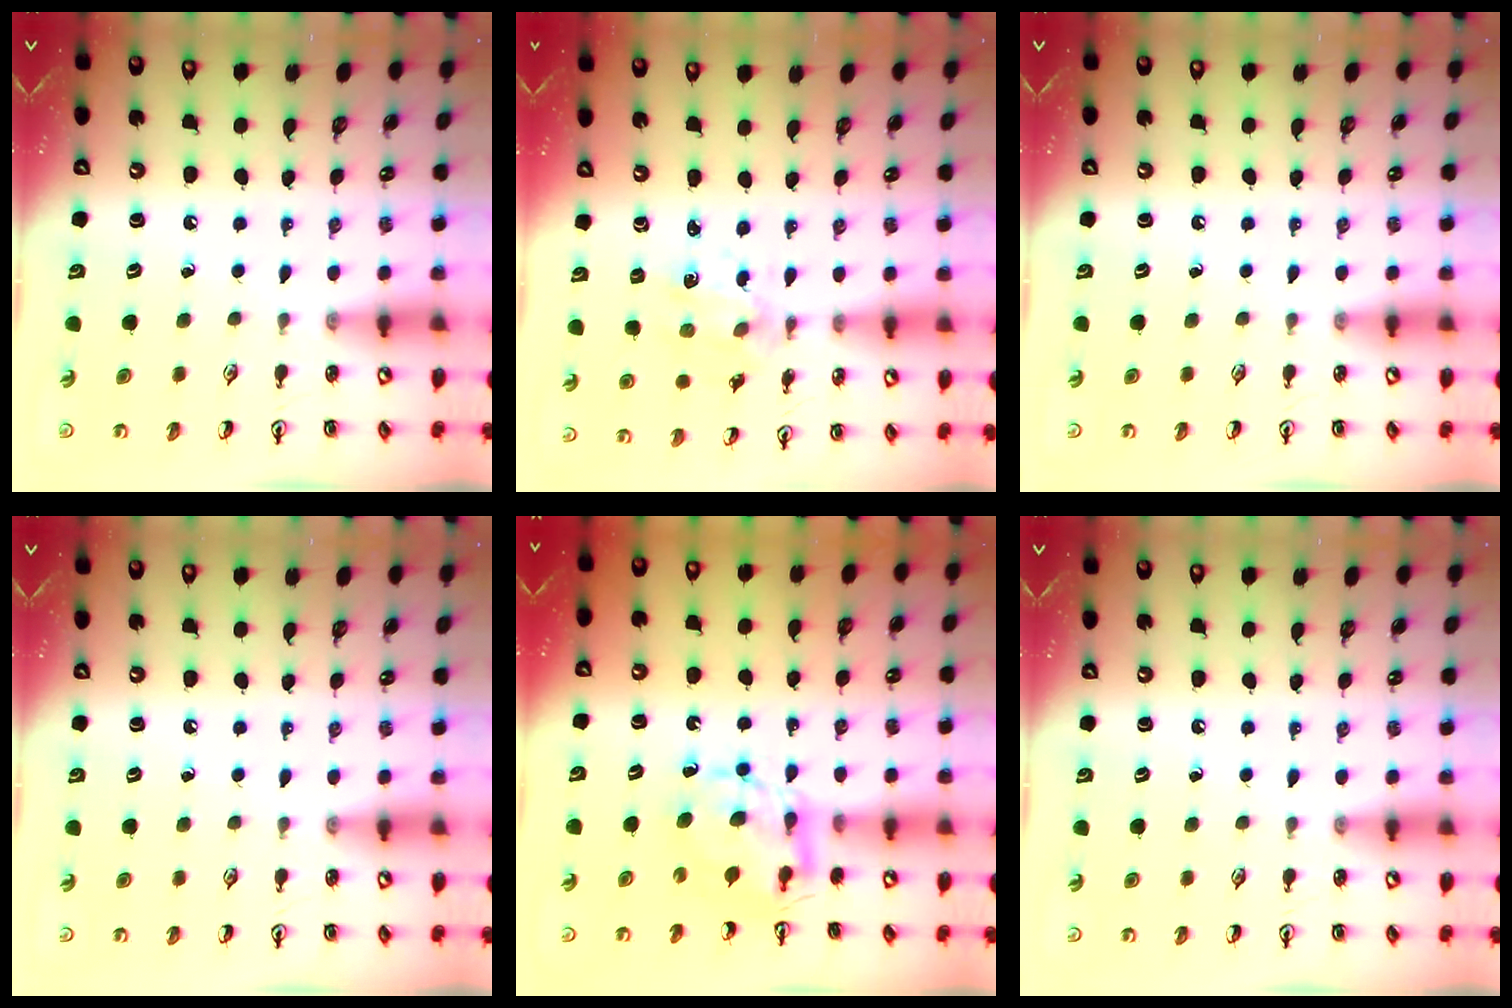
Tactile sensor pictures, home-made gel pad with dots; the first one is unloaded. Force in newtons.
{"total": 2.9, "press": 2.8, "slide": 0.9}
{"total": 0.0}
{"total": 0.0}
{"total": 6.4, "press": 6.4, "slide": 0.1}
{"total": 0.0}